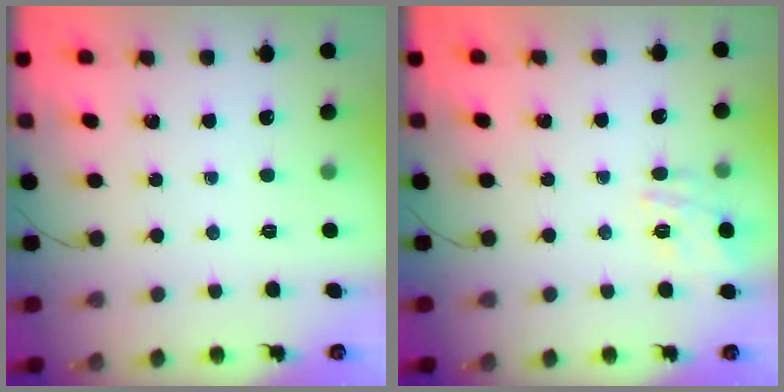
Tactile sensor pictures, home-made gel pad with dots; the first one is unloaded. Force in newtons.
{"total": 13.8, "press": 13.8, "slide": 0.6}